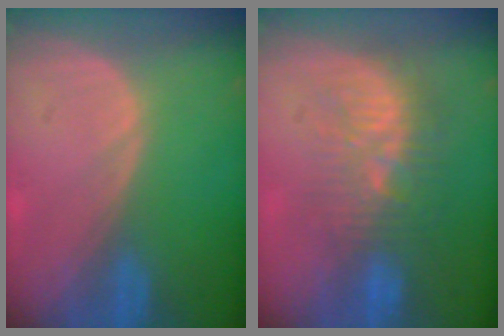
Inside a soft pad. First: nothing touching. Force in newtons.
{"total": 9.2, "press": 8.8, "slide": 2.5}